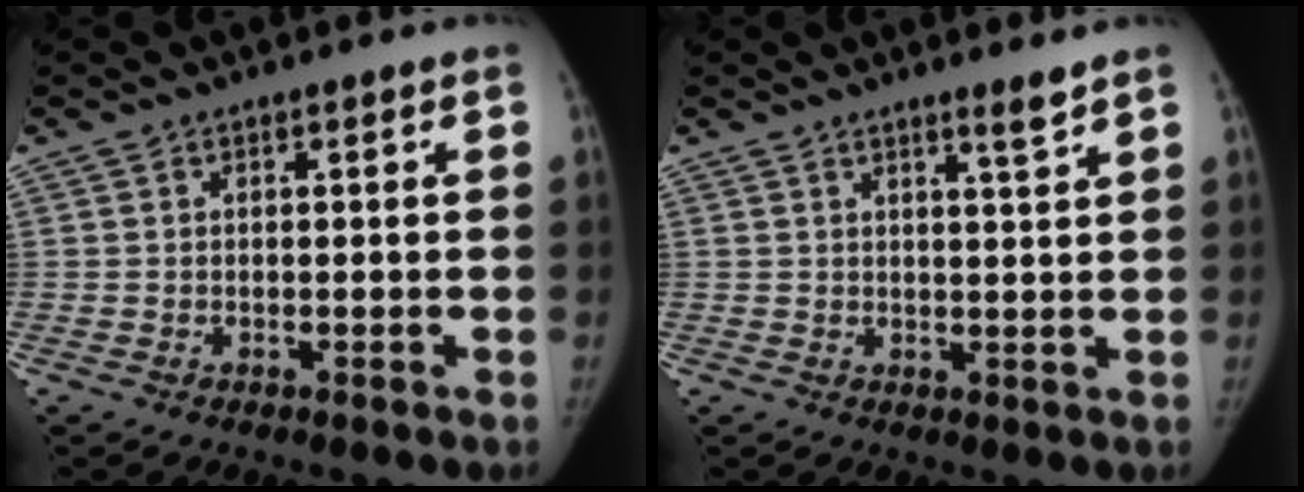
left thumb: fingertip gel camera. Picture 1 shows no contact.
{"total": 2.8, "force": [2.2, -0.4, 1.7], "torque": [-0.024, -0.024, 0.037]}